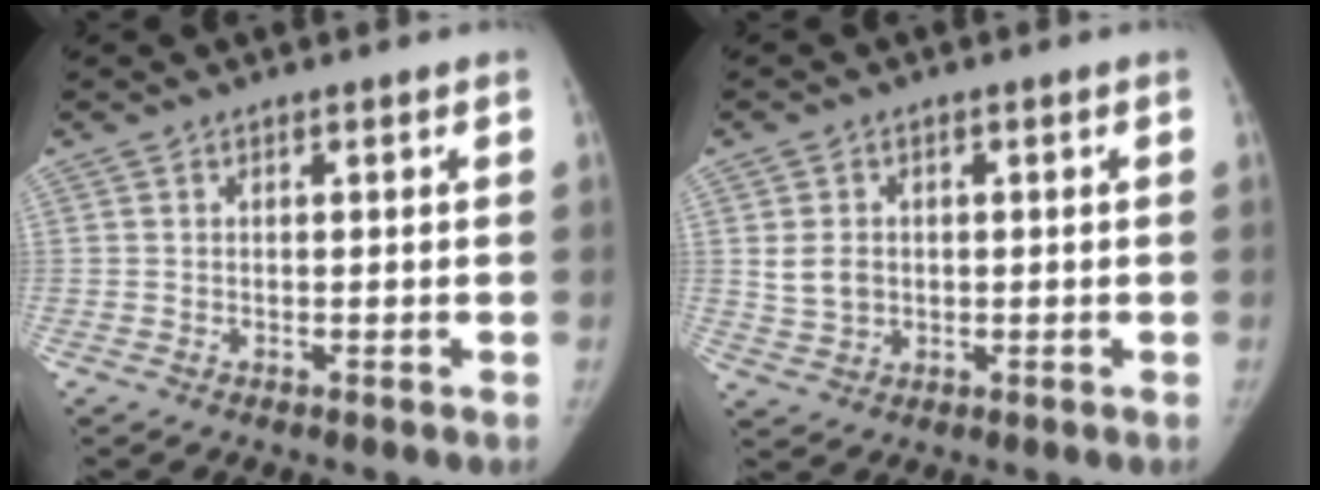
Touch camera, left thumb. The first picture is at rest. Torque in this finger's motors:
{"motor_torque": [0.02, 0.02, 0.27, -0.13, 0.00]}